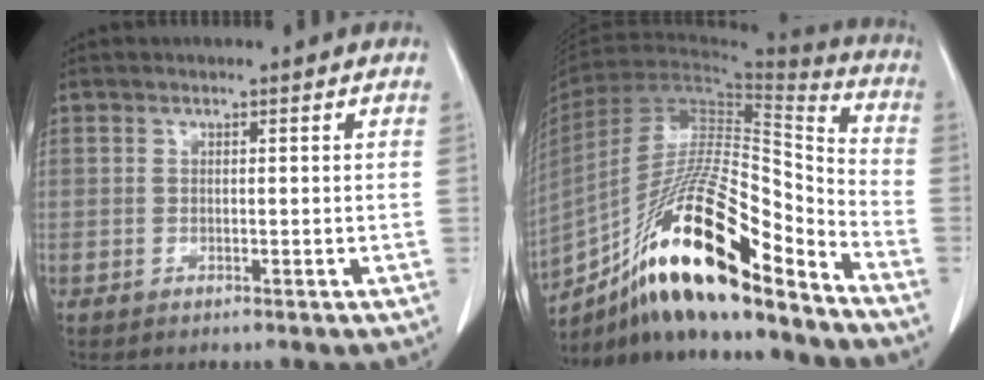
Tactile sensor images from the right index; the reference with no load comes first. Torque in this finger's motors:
{"motor_torque": [1.19, -0.95, 1.06, 0.21]}